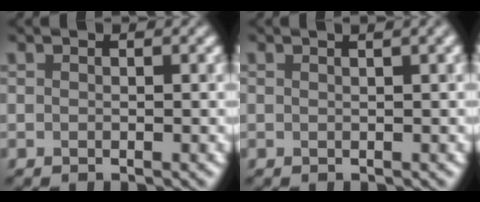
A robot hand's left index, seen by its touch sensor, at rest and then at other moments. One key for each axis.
{"total": 1.8, "fx": 0.8, "fy": 0.5, "fz": 1.5, "tx": -0.009, "ty": 0.004, "tz": 0.008}